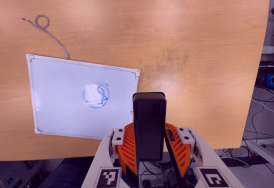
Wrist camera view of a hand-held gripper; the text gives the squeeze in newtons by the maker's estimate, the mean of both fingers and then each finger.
{"total": 5.2, "left": 4.6, "right": 5.8}